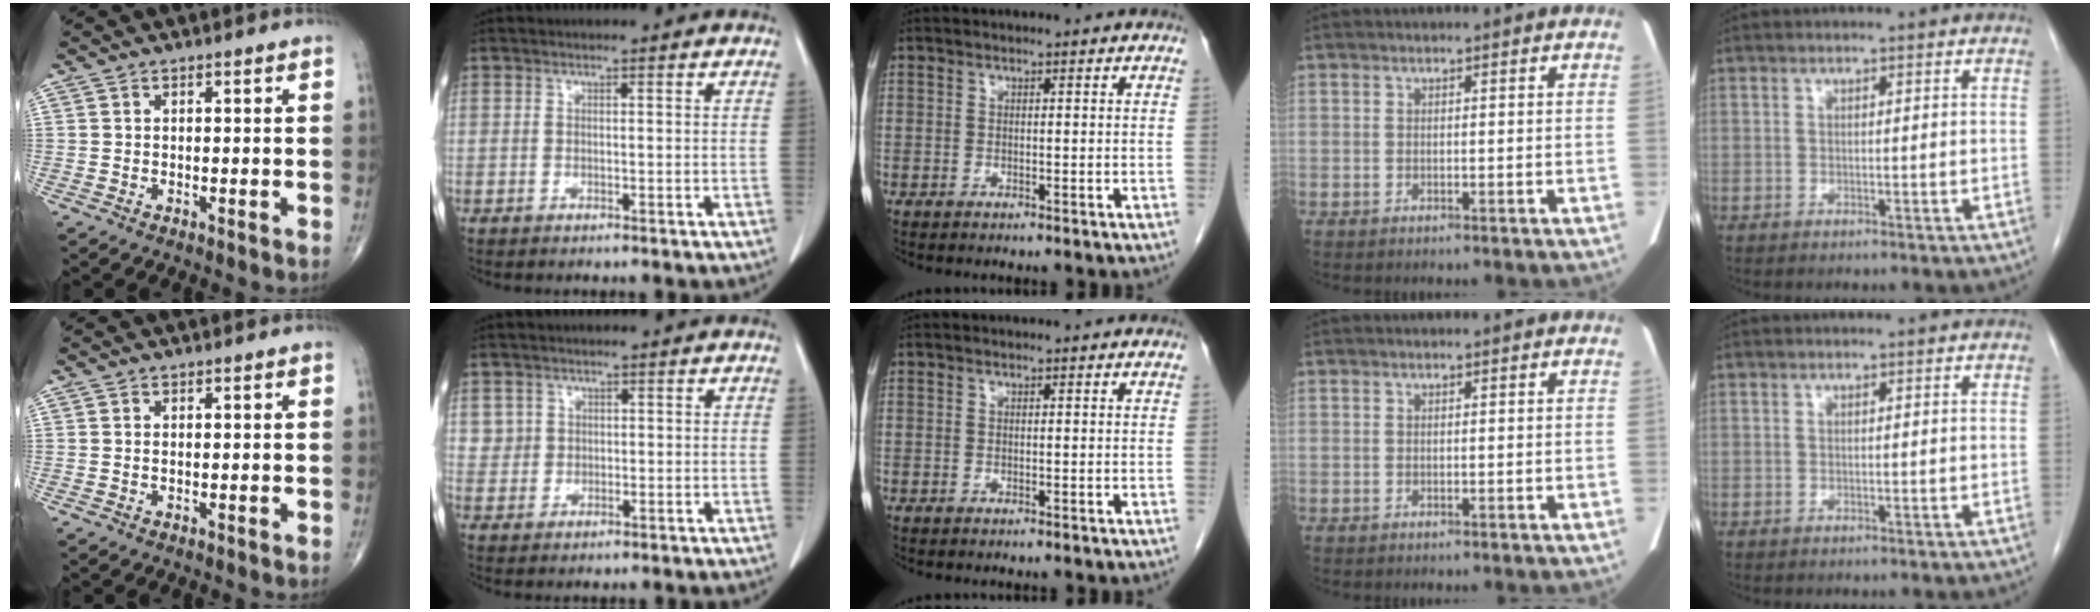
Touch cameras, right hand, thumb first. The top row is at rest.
{"index": {"total": 2.3, "force": [0.7, 2.2, -0.1], "torque": [0.021, 0.003, 0.008]}}